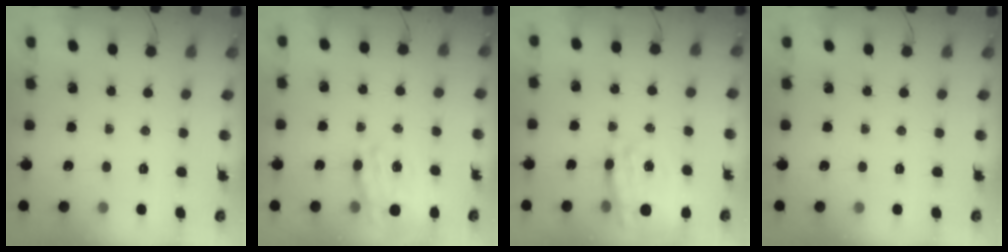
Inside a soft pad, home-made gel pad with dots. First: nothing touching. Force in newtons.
{"total": 16.0, "press": 15.6, "slide": 3.3}
{"total": 18.3, "press": 17.9, "slide": 3.6}
{"total": 0.0}